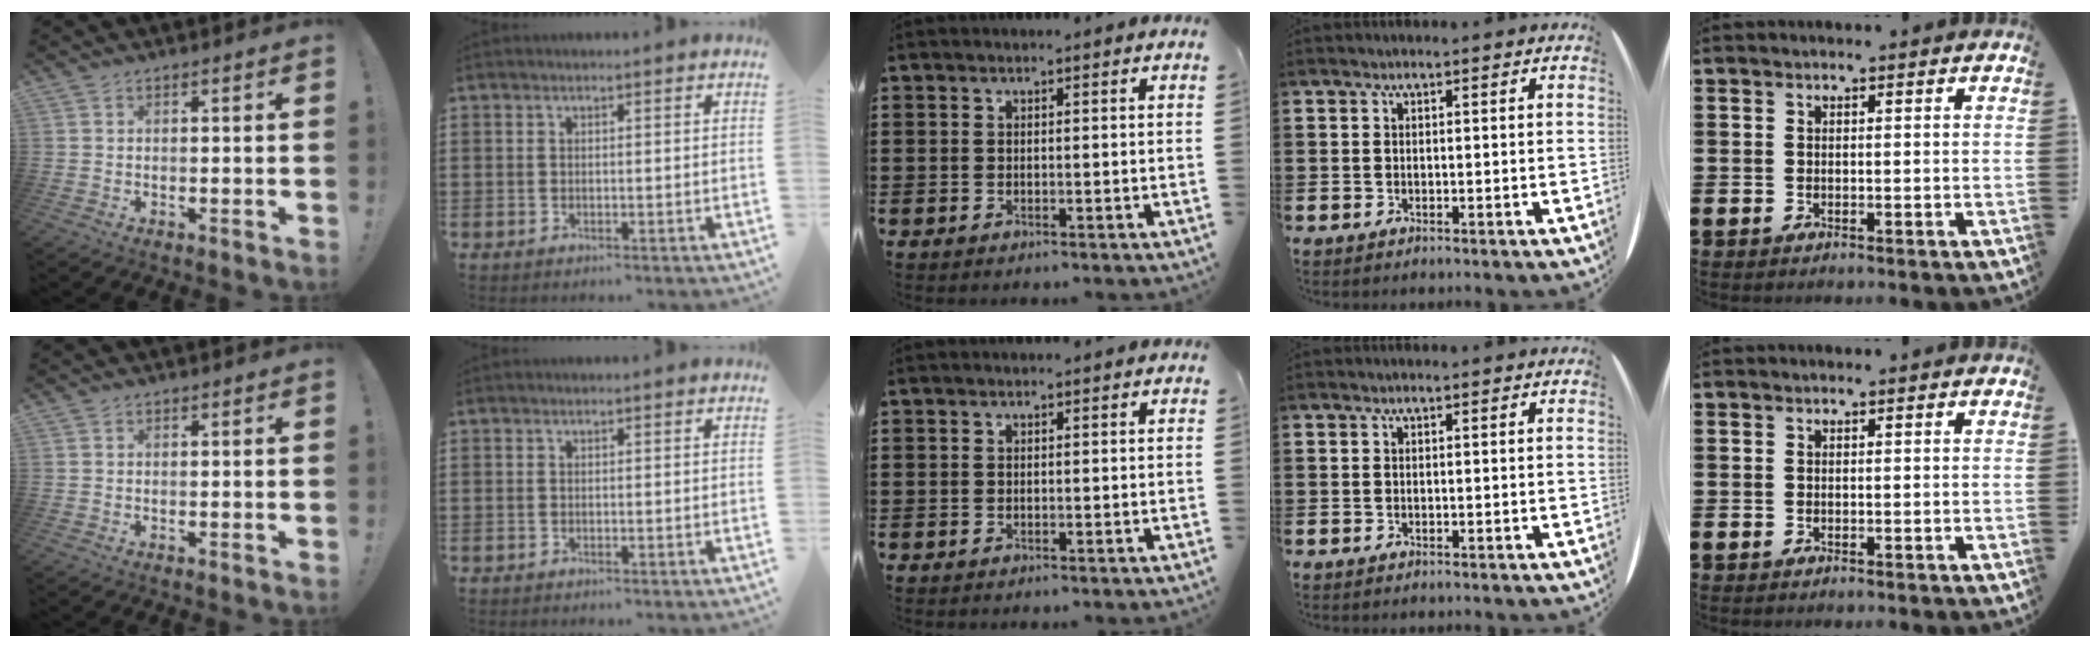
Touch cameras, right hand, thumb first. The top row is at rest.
{}